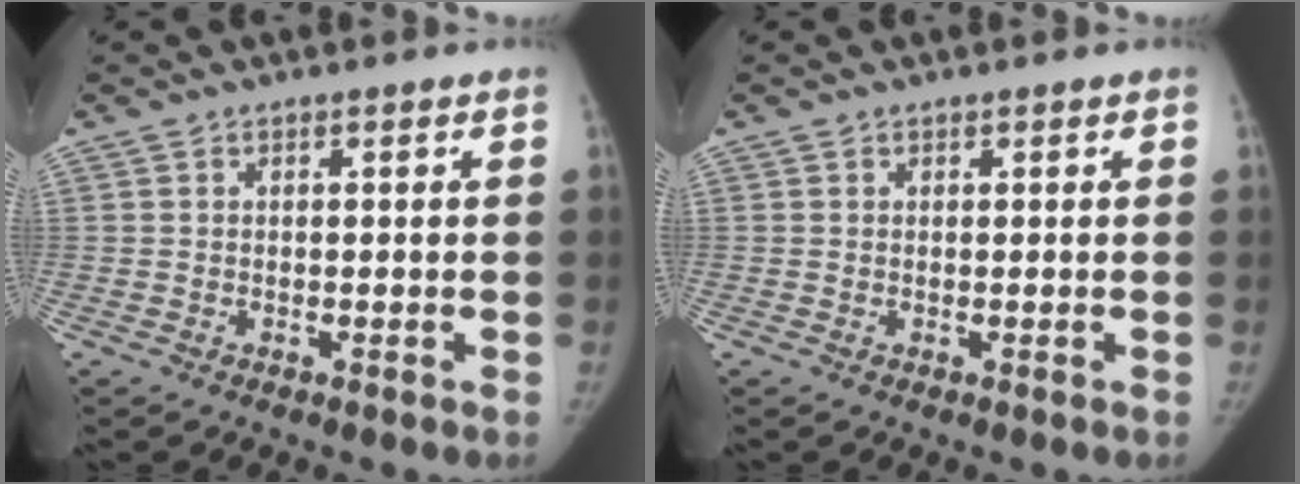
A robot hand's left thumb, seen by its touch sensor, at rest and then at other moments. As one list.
[{"total": 0.0}]